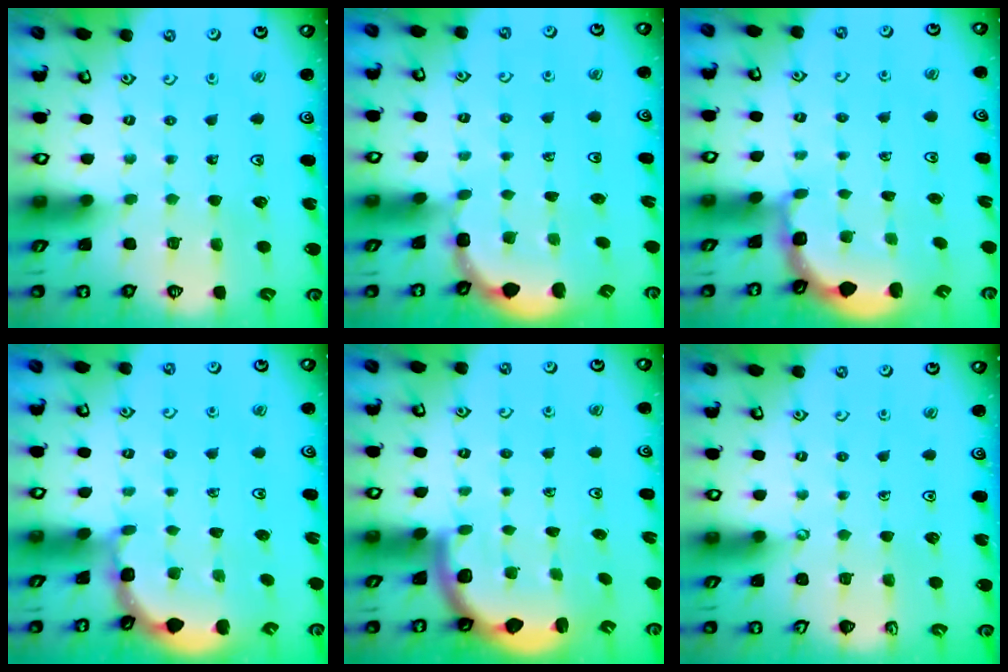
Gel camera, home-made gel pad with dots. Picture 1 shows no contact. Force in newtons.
{"total": 1.8, "press": 1.7, "slide": 0.7}
{"total": 1.9, "press": 1.5, "slide": 1.1}
{"total": 1.5, "press": 1.5, "slide": 0.2}
{"total": 2.5, "press": 2.2, "slide": 1.1}
{"total": 0.0}